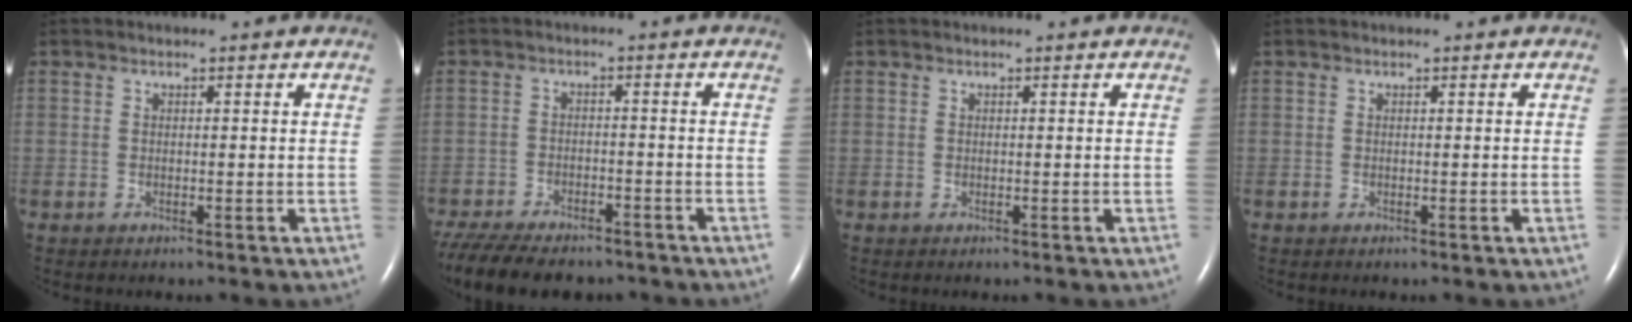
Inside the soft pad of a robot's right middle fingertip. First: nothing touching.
{"total": 16.6, "force": [-13.4, 6.3, 7.5], "torque": [-0.194, -0.024, -0.192]}
{"total": 0.0}
{"total": 0.0}